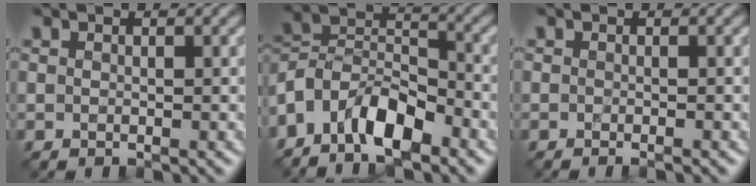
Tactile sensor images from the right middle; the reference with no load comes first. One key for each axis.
{"total": 8.1, "fx": -5.4, "fy": 3.7, "fz": 4.7, "tx": -0.075, "ty": 0.007, "tz": -0.112}
{"total": 0.8, "fx": -0.5, "fy": 0.1, "fz": 0.6, "tx": -0.009, "ty": -0.008, "tz": -0.006}